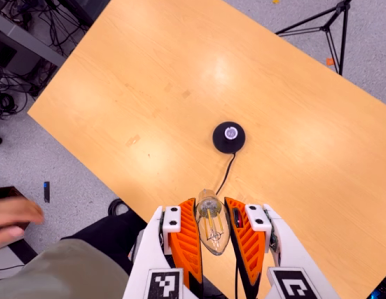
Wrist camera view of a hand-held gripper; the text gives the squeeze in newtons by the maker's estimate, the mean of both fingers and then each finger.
{"total": 21.1, "left": 23.2, "right": 19.1}